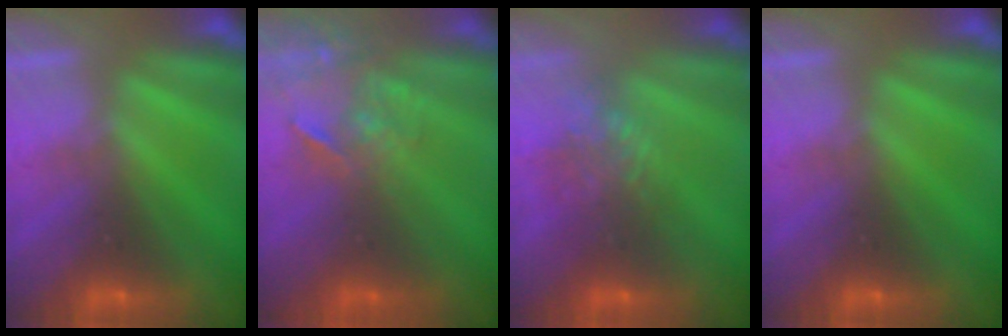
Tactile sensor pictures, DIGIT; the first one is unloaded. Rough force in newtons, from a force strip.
{"total": 3.7}
{"total": 4.5}
{"total": 0.0}